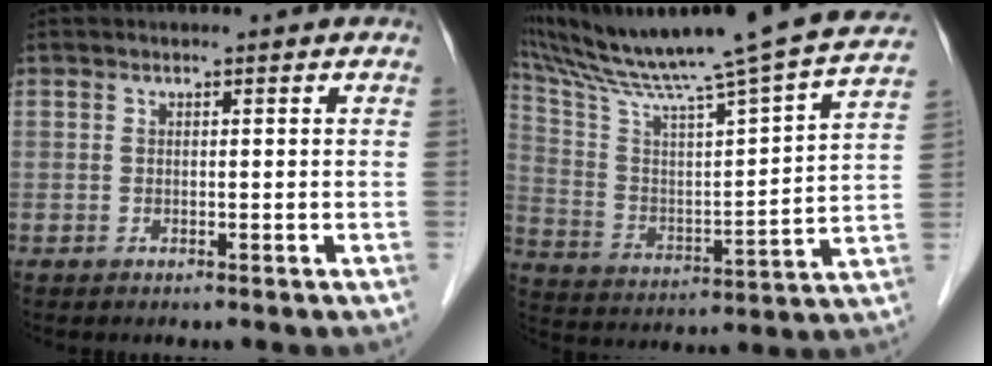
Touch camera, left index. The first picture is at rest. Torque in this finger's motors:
{"motor_torque": [0.92, -1.22, 0.26, 0.05]}